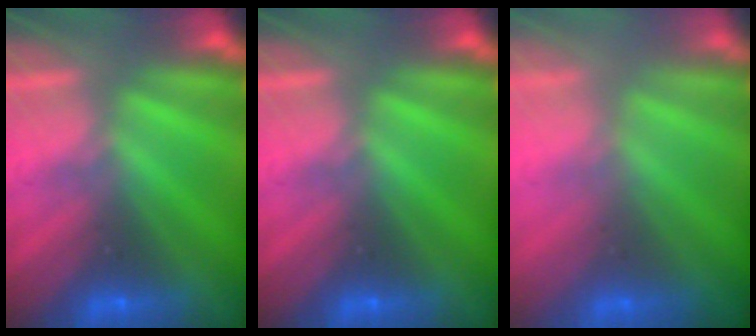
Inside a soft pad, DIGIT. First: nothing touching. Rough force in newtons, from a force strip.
{"total": 0.0}
{"total": 2.9}